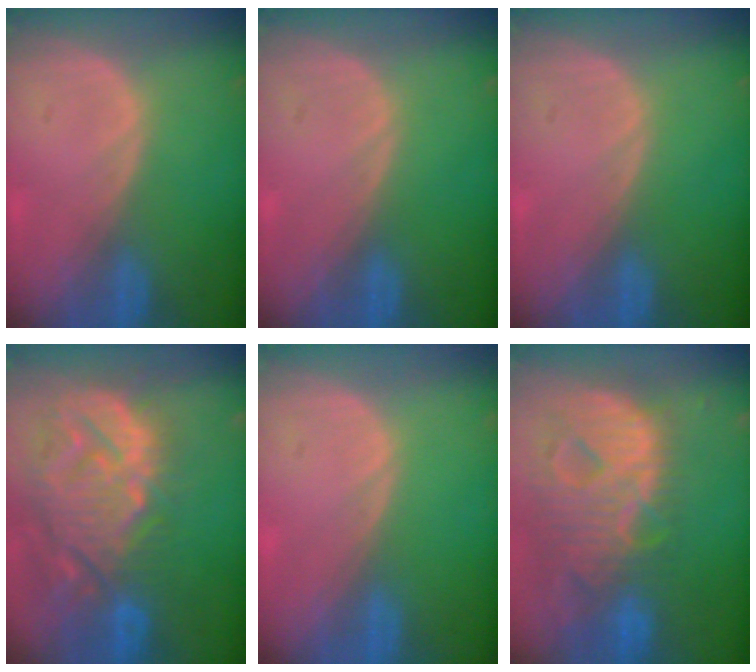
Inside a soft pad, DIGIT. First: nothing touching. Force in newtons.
{"total": 0.0}
{"total": 0.0}
{"total": 14.5, "press": 12.4, "slide": 7.6}
{"total": 0.0}
{"total": 13.1, "press": 11.1, "slide": 6.9}